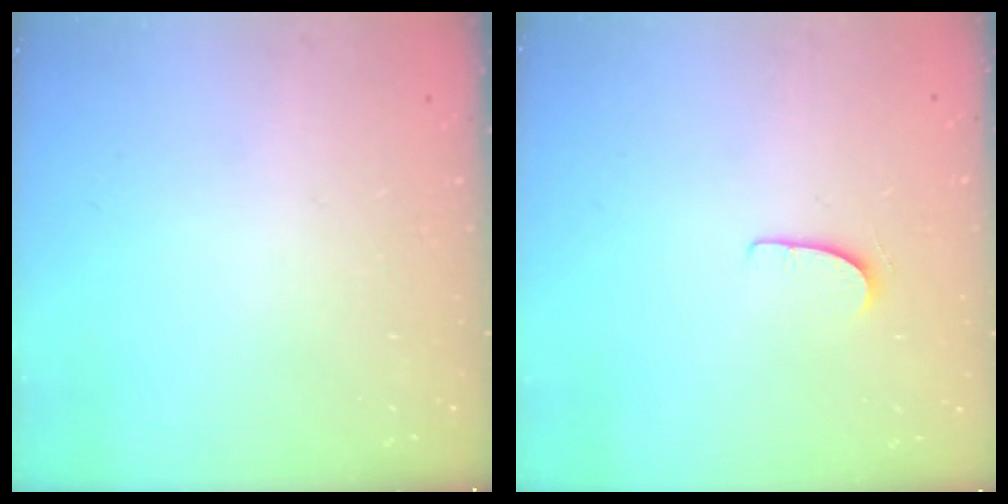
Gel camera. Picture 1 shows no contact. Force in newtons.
{"total": 5.1, "press": 5.1, "slide": 0.4}